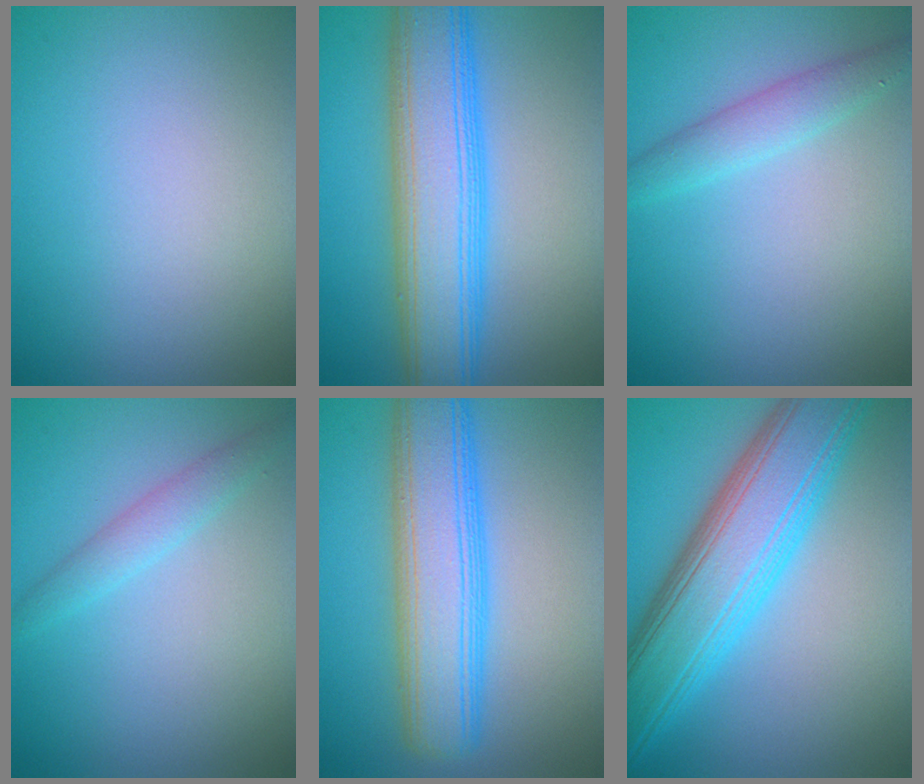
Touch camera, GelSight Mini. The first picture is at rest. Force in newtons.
{"total": 9.3, "press": 9.3, "slide": 0.5}
{"total": 2.3, "press": 2.3, "slide": 0.1}
{"total": 1.8, "press": 1.8, "slide": 0.1}
{"total": 8.2, "press": 8.2, "slide": 0.2}
{"total": 10.1, "press": 10.1, "slide": 0.2}